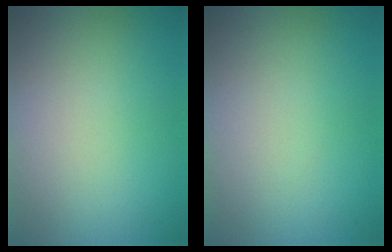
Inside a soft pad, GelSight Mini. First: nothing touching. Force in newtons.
{"total": 0.0}